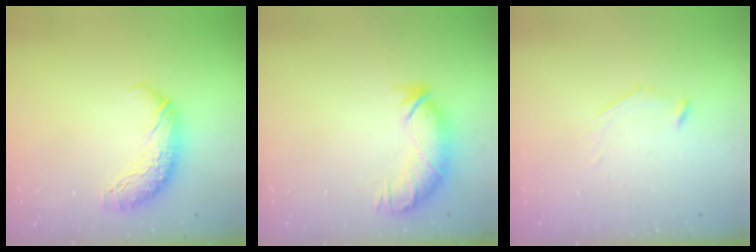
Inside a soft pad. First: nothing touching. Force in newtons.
{"total": 3.8, "press": 3.2, "slide": 2.0}
{"total": 8.1, "press": 8.1, "slide": 0.7}